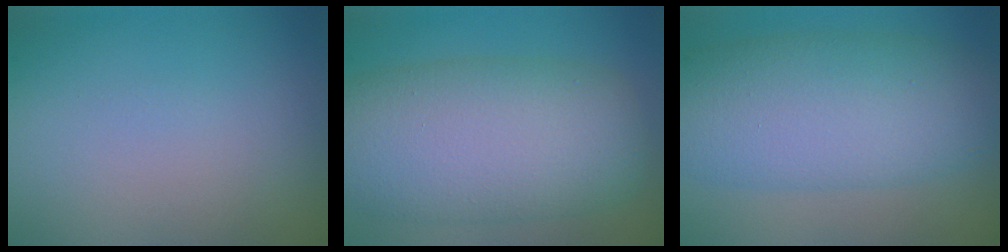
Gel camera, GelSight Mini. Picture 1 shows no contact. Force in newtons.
{"total": 10.7, "press": 10.7, "slide": 0.4}
{"total": 9.5, "press": 9.5, "slide": 0.1}